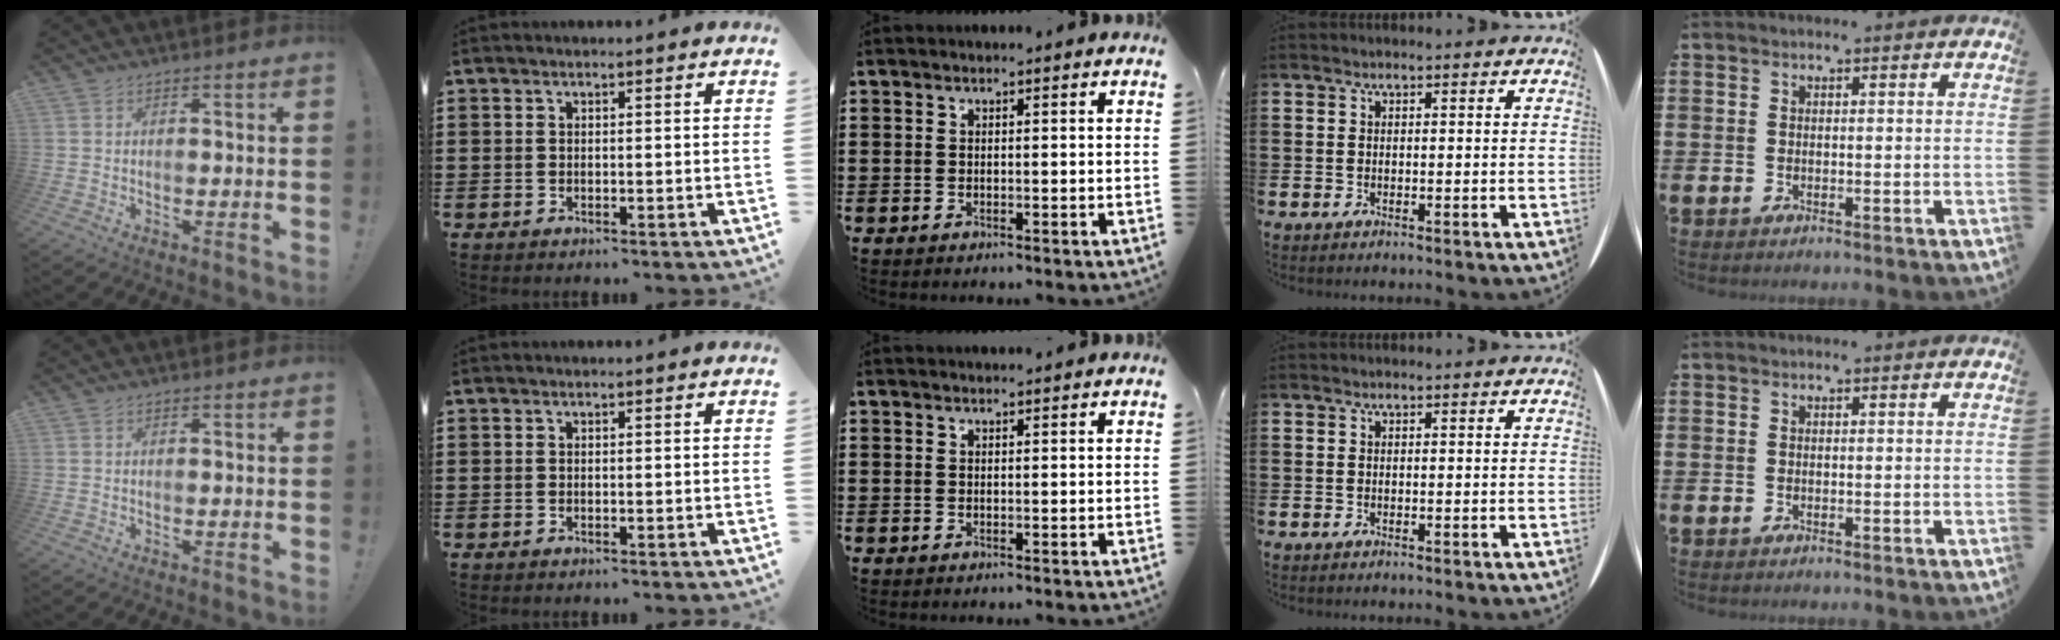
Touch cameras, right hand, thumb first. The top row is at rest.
{"middle": {"total": 0.6, "force": [0.6, 0.0, 0.0], "torque": [0.005, -0.004, 0.010]}}